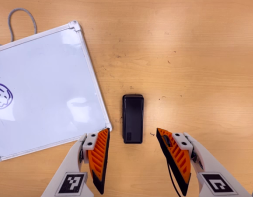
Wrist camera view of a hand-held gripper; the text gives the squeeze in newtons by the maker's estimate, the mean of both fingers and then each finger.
{"total": 0.0}